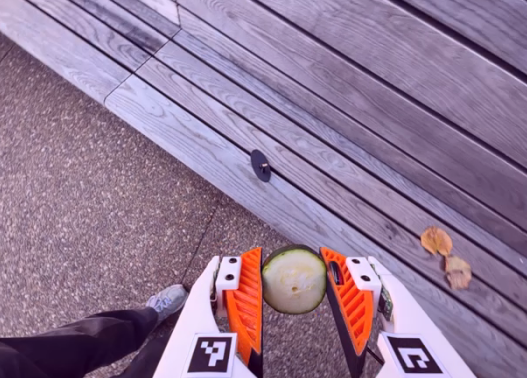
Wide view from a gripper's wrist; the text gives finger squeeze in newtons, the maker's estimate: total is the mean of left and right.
{"total": 11.4, "left": 11.6, "right": 11.2}